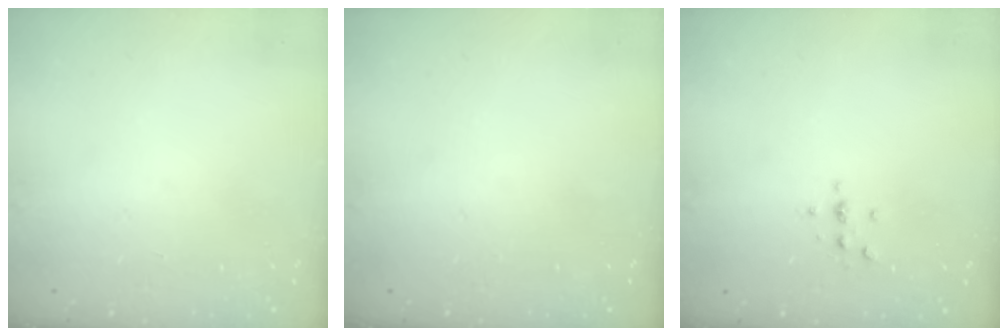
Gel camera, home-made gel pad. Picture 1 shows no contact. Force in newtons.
{"total": 0.0}
{"total": 2.4, "press": 2.4, "slide": 0.3}